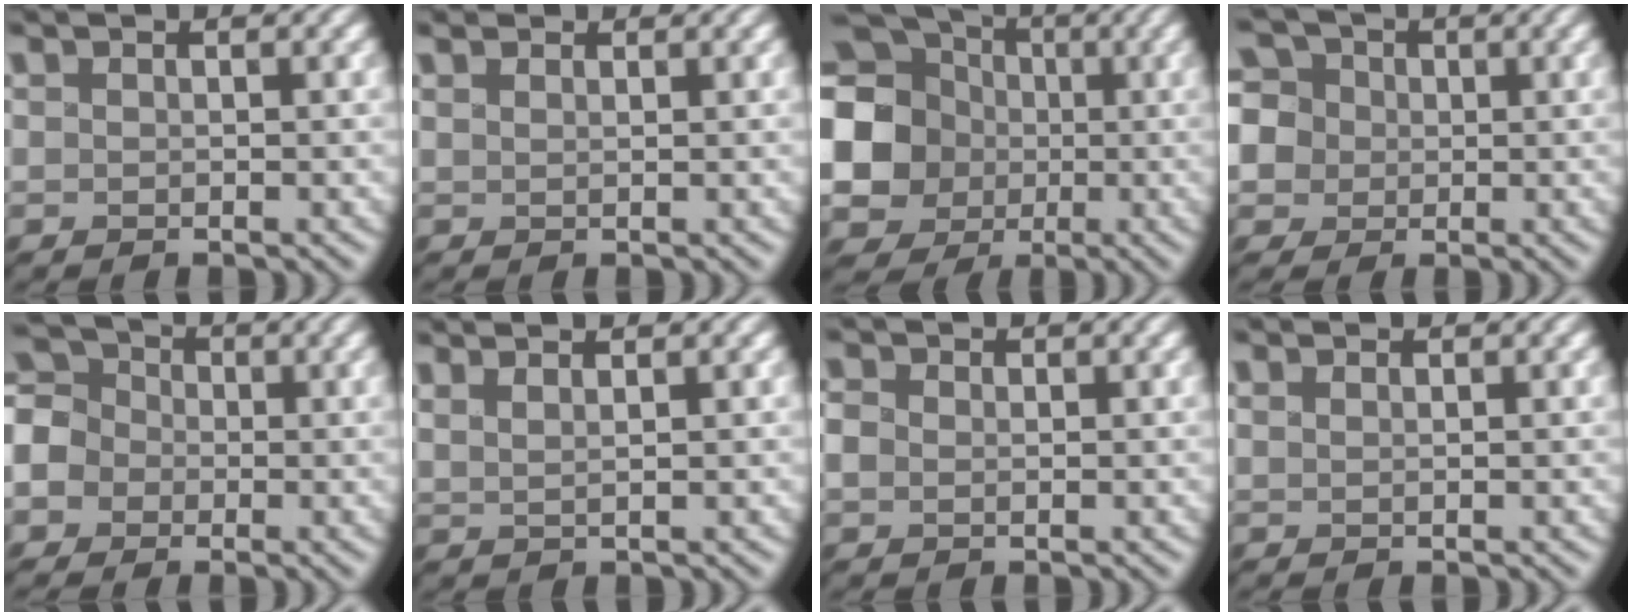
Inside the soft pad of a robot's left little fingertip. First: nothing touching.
{"total": 1.8, "force": [1.6, 0.6, 0.6], "torque": [-0.014, 0.000, 0.031]}
{"total": 14.5, "force": [-0.6, 13.3, 5.8], "torque": [-0.162, 0.014, -0.054]}
{"total": 10.8, "force": [3.2, 8.8, 5.2], "torque": [-0.107, 0.035, 0.024]}
{"total": 8.7, "force": [-2.3, 7.7, 3.3], "torque": [-0.088, 0.008, -0.075]}
{"total": 3.4, "force": [2.1, 1.2, 2.4], "torque": [-0.010, 0.023, -0.003]}
{"total": 1.4, "force": [-0.1, 1.2, 0.6], "torque": [-0.014, -0.001, -0.005]}
{"total": 0.0}